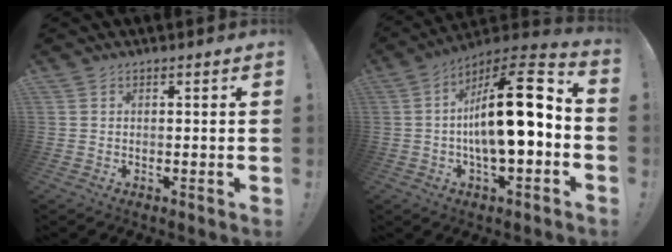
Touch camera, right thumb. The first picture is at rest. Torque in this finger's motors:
{"motor_torque": [2.17, 2.84, 1.54, -1.23, 0.27]}